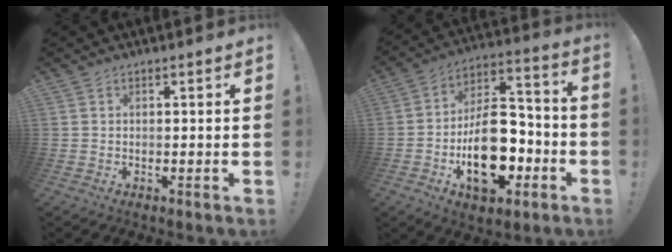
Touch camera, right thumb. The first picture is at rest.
{"total": 21.0, "force": [-6.5, 12.6, 15.5], "torque": [-0.228, 0.045, -0.093]}